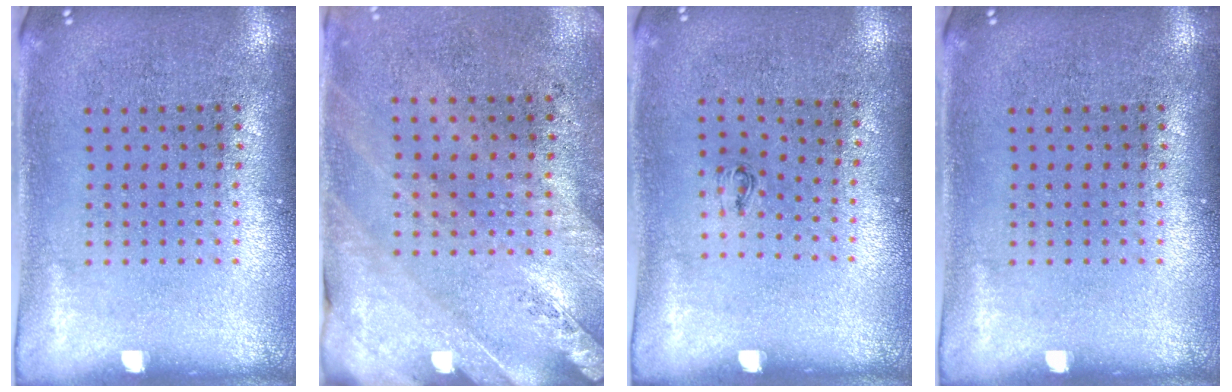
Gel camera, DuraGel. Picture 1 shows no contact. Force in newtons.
{"total": 2.4, "press": 2.1, "slide": 1.3}
{"total": 0.6, "press": 0.2, "slide": 0.5}
{"total": 0.0}